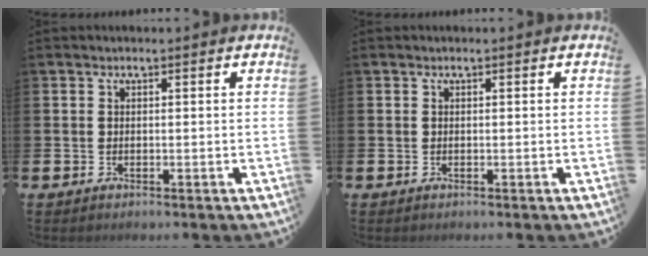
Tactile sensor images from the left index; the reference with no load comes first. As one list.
[{"total": 0.0}]